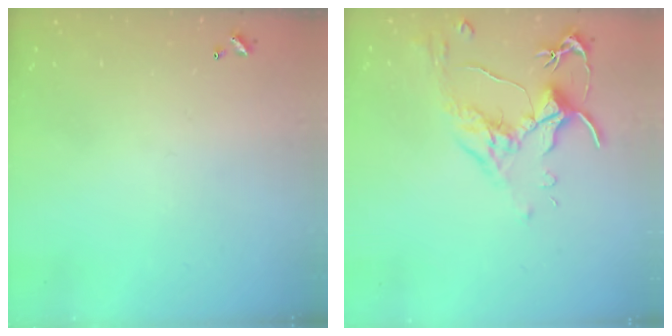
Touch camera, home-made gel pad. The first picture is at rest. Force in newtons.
{"total": 1.4, "press": 1.3, "slide": 0.6}